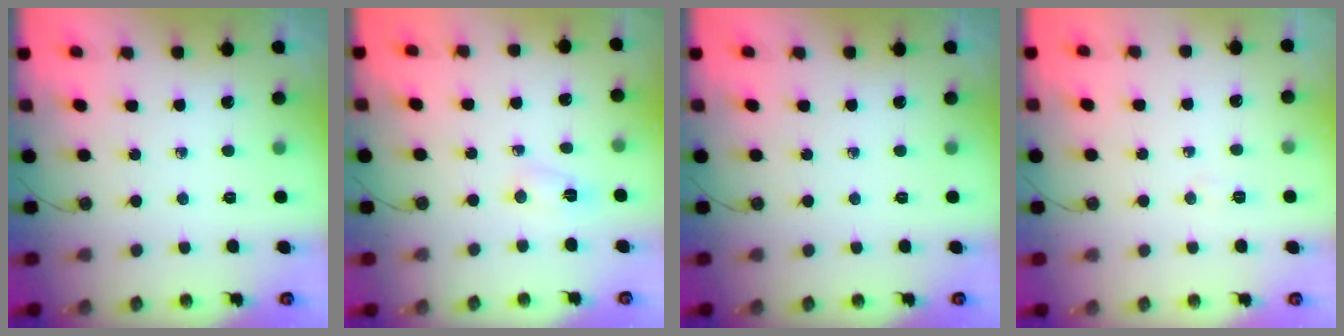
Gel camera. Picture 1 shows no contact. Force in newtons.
{"total": 2.3, "press": 2.2, "slide": 0.6}
{"total": 0.0}
{"total": 4.0, "press": 3.5, "slide": 2.1}